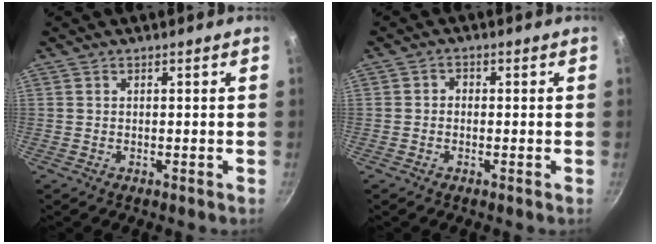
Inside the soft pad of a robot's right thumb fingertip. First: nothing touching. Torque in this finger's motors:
{"motor_torque": [-0.43, 0.02, -0.31, 0.15, 0.02]}